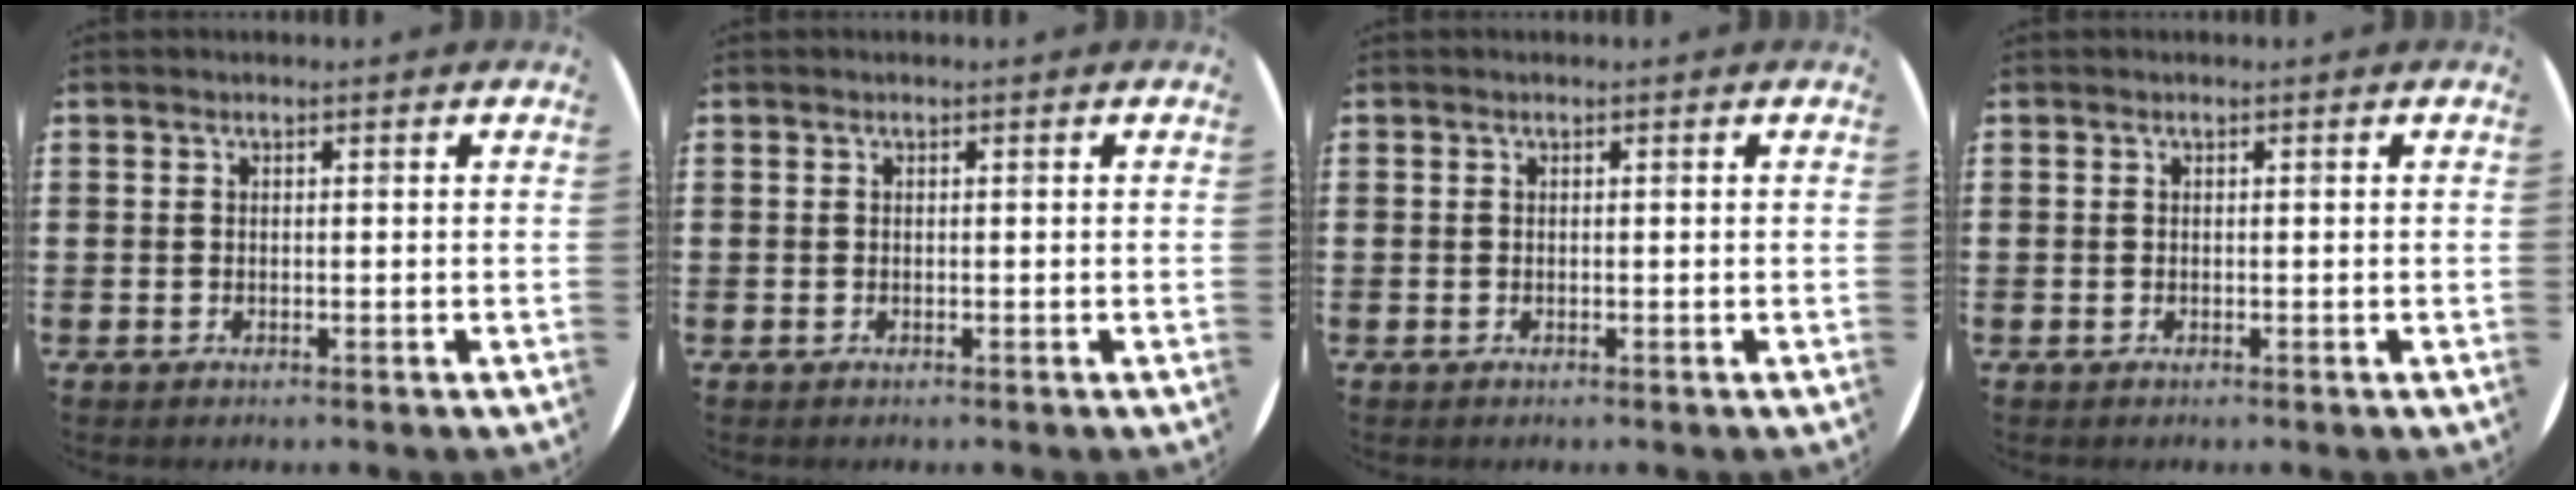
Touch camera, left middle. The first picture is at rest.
{"total": 0.0}
{"total": 0.0}
{"total": 0.0}